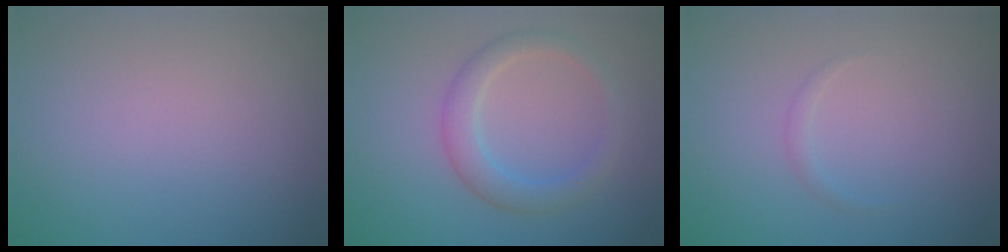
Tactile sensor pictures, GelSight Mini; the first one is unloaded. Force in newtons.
{"total": 2.8, "press": 2.8, "slide": 0.1}
{"total": 0.6, "press": 0.6, "slide": 0.1}